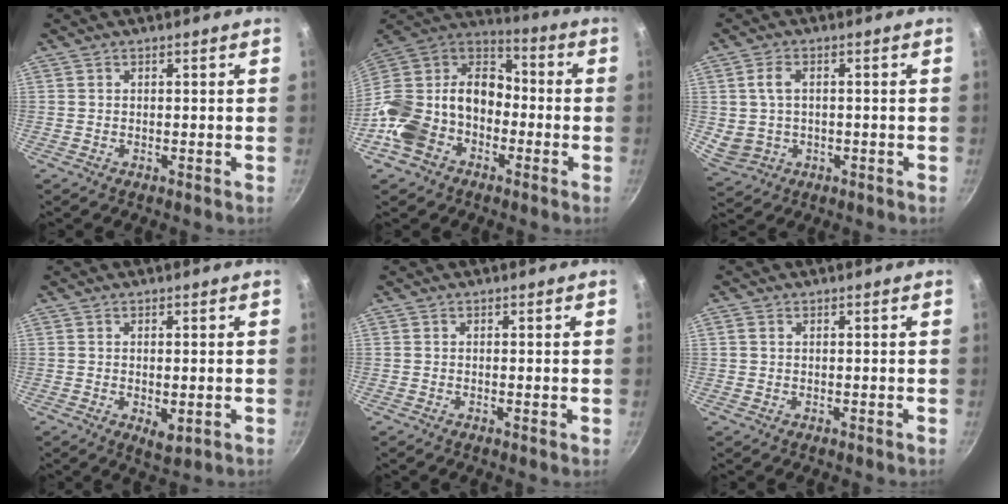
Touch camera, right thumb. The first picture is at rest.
{"total": 22.5, "force": [-6.9, 17.2, 12.7], "torque": [-0.236, 0.082, -0.144]}
{"total": 7.8, "force": [-1.0, 4.2, 6.5], "torque": [-0.137, 0.030, -0.024]}
{"total": 3.6, "force": [-0.6, 1.6, 3.2], "torque": [-0.050, -0.014, -0.004]}
{"total": 0.7, "force": [-0.1, 0.0, 0.7], "torque": [-0.010, -0.001, -0.003]}
{"total": 1.0, "force": [0.3, 0.7, 0.6], "torque": [-0.011, 0.002, 0.004]}